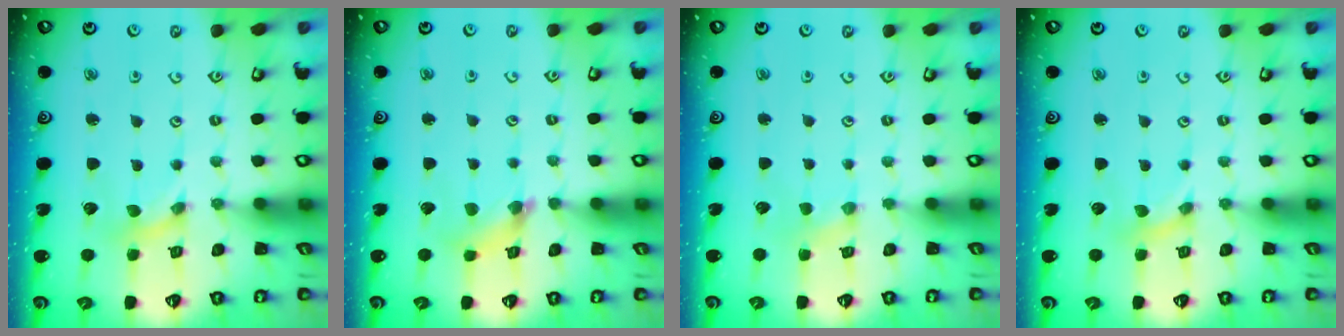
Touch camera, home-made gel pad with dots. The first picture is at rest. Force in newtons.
{"total": 3.9, "press": 3.8, "slide": 0.4}
{"total": 1.3, "press": 1.3, "slide": 0.3}
{"total": 0.0}